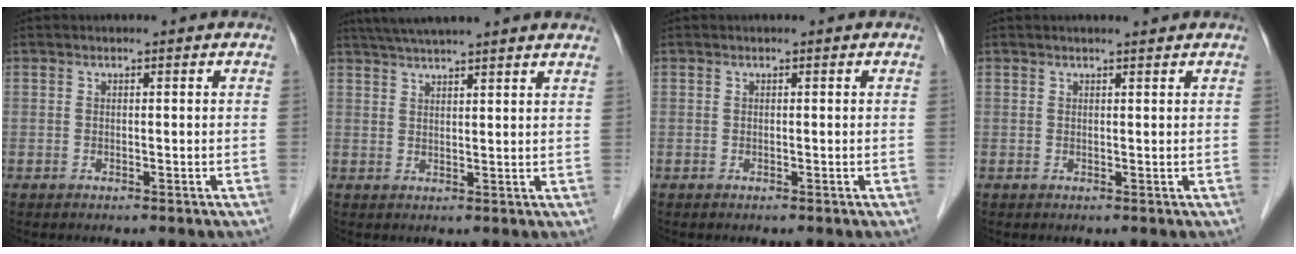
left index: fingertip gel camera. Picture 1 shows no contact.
{"total": 12.7, "force": [11.0, 0.1, 6.2], "torque": [-0.104, 0.039, 0.147]}
{"total": 0.0}
{"total": 2.1, "force": [2.0, -0.1, 0.8], "torque": [-0.011, 0.008, 0.027]}